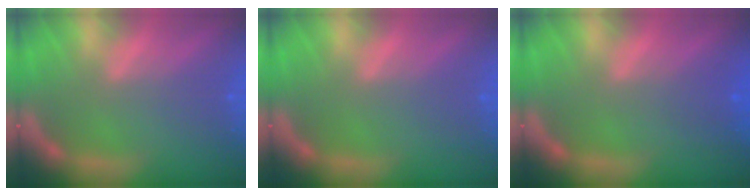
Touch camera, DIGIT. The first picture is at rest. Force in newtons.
{"total": 0.0}
{"total": 1.5}